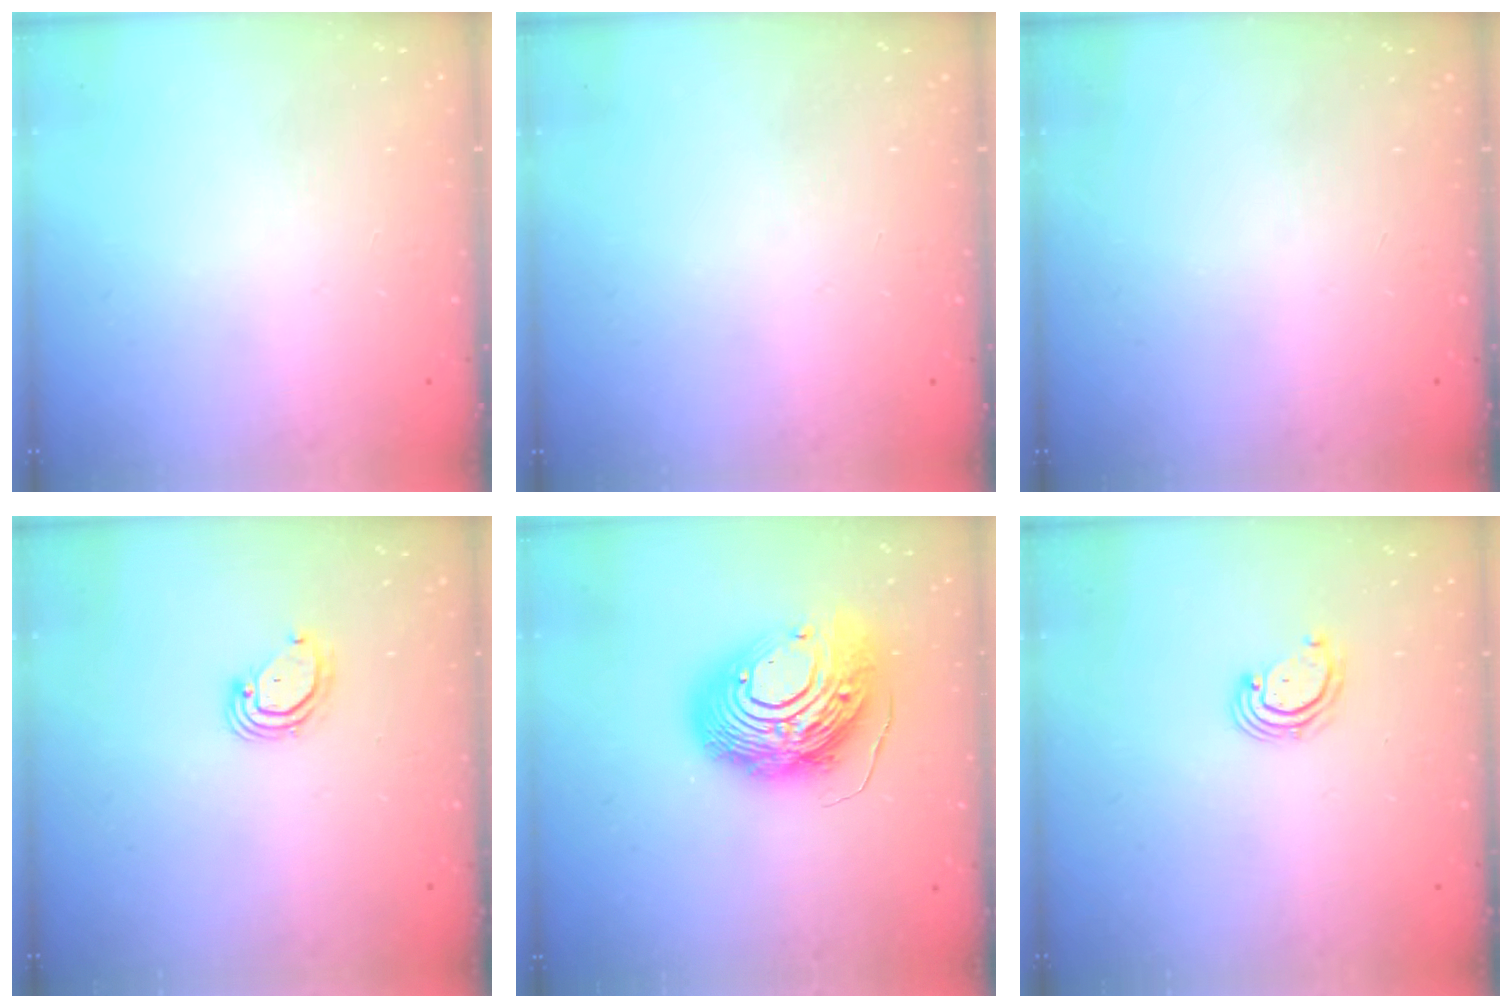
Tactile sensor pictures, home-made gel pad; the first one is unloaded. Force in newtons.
{"total": 0.0}
{"total": 0.0}
{"total": 3.6, "press": 3.6, "slide": 0.3}
{"total": 18.0, "press": 17.9, "slide": 1.9}
{"total": 2.7, "press": 2.7, "slide": 0.7}